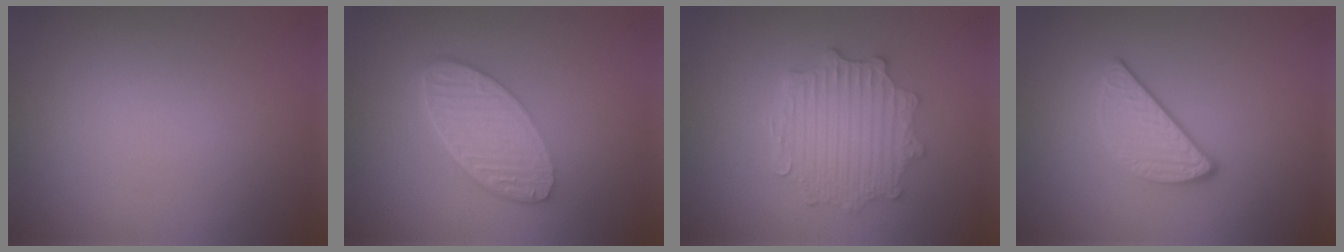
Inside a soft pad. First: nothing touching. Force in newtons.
{"total": 6.0, "press": 4.3, "slide": 4.2}
{"total": 4.7, "press": 3.8, "slide": 2.7}
{"total": 2.9, "press": 2.4, "slide": 1.7}